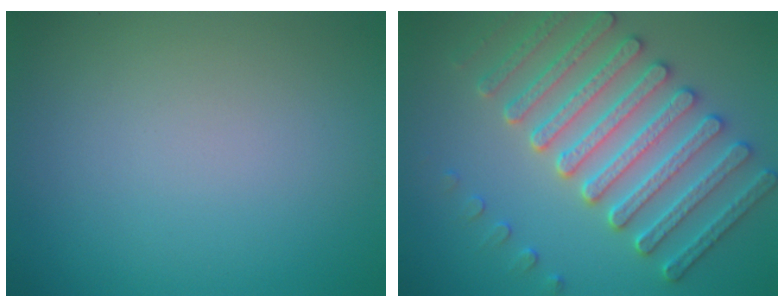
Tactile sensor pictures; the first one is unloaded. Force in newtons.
{"total": 6.4, "press": 5.9, "slide": 2.4}